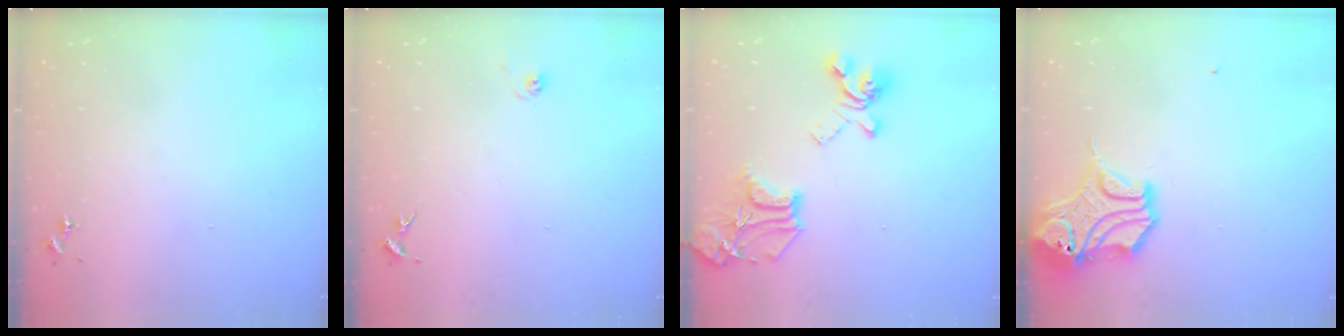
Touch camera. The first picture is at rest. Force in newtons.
{"total": 5.8, "press": 5.8, "slide": 0.5}
{"total": 20.8, "press": 20.7, "slide": 1.6}
{"total": 14.5, "press": 14.4, "slide": 2.2}